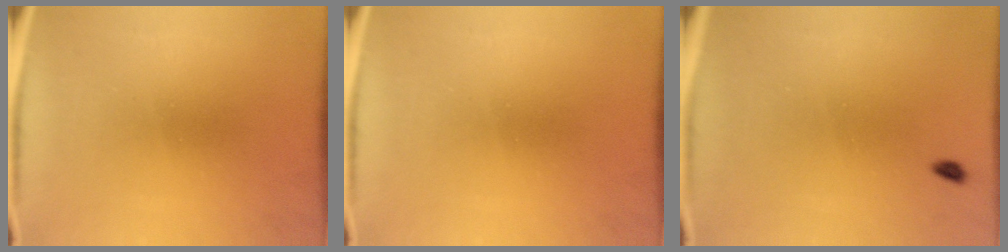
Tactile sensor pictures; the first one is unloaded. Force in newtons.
{"total": 0.0}
{"total": 1.1}